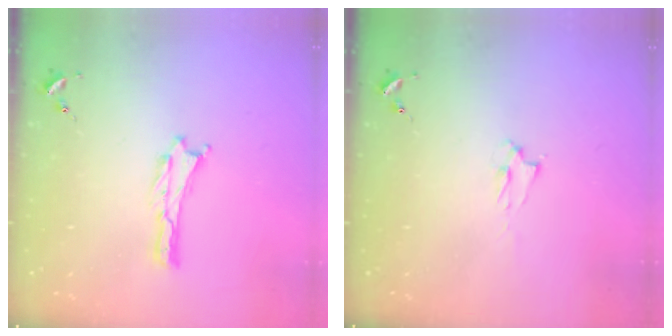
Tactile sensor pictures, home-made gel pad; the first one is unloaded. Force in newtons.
{"total": 1.4, "press": 1.3, "slide": 0.3}